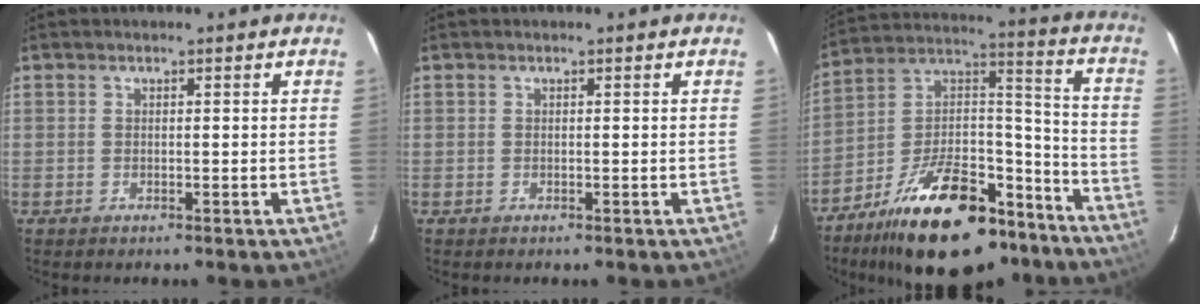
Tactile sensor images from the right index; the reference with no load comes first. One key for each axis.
{"total": 0.0}
{"total": 26.1, "fx": -18.0, "fy": 11.8, "fz": 14.8, "tx": -0.258, "ty": 0.044, "tz": -0.264}